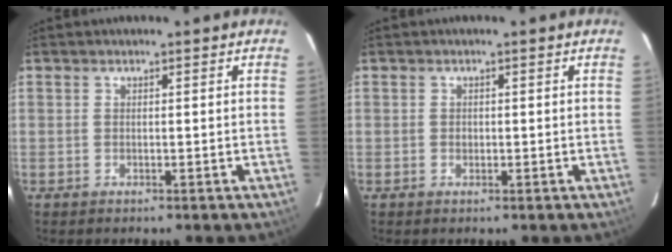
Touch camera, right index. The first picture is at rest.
{"total": 0.8, "force": [-0.1, 0.7, 0.3], "torque": [-0.001, 0.001, -0.002]}